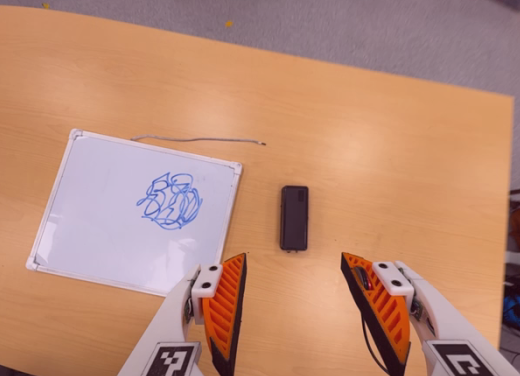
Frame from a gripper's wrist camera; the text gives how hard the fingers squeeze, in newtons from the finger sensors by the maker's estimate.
{"total": 0.0}